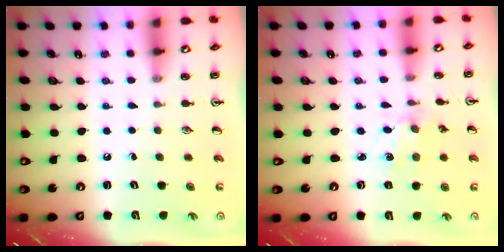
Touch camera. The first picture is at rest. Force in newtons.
{"total": 1.9, "press": 1.9, "slide": 0.2}